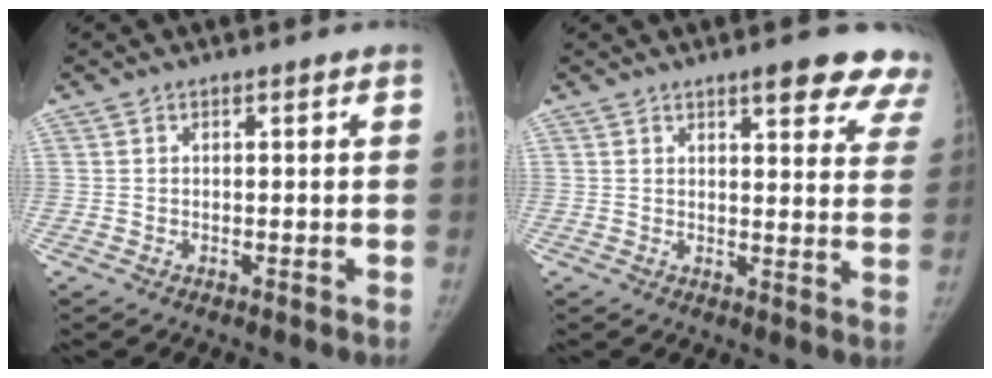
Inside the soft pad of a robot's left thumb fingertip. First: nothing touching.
{"total": 13.9, "force": [10.3, 4.0, 8.4], "torque": [-0.059, -0.041, 0.106]}